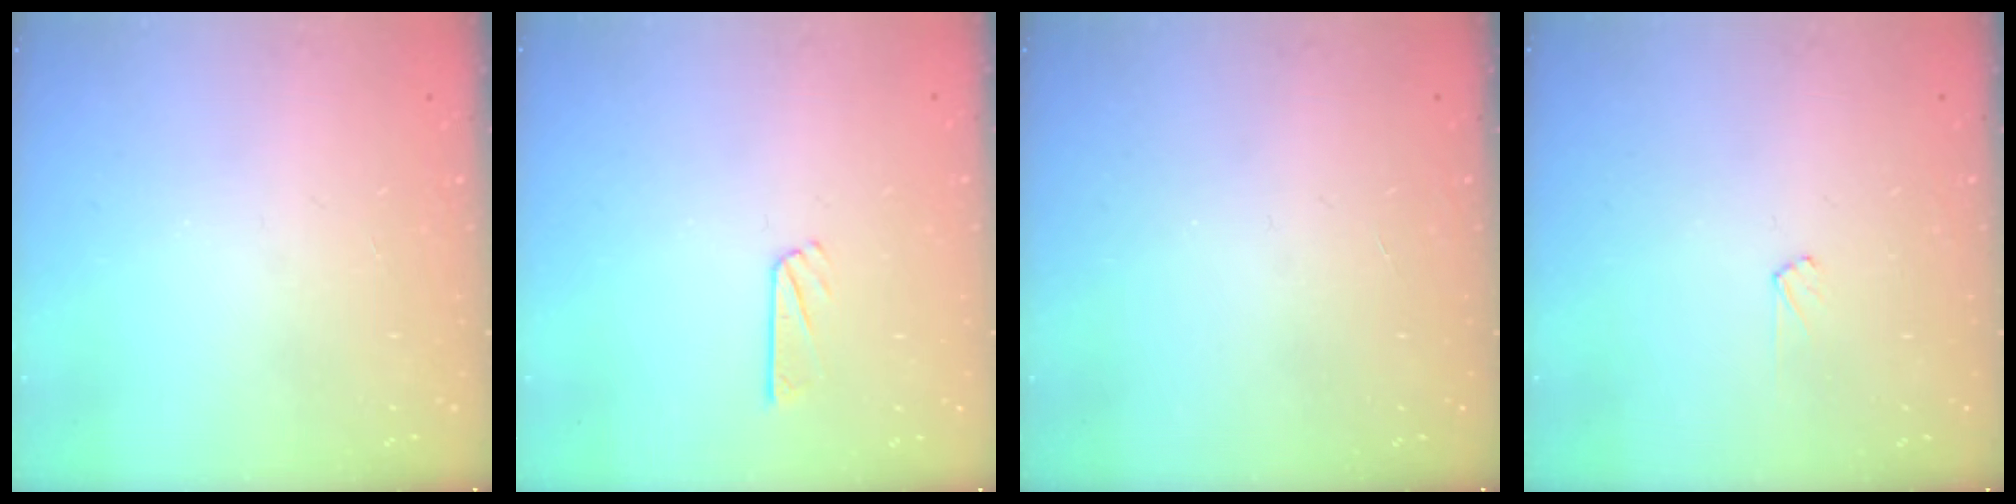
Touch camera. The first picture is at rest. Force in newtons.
{"total": 5.3, "press": 5.3, "slide": 0.3}
{"total": 0.0}
{"total": 4.8, "press": 4.8, "slide": 0.6}